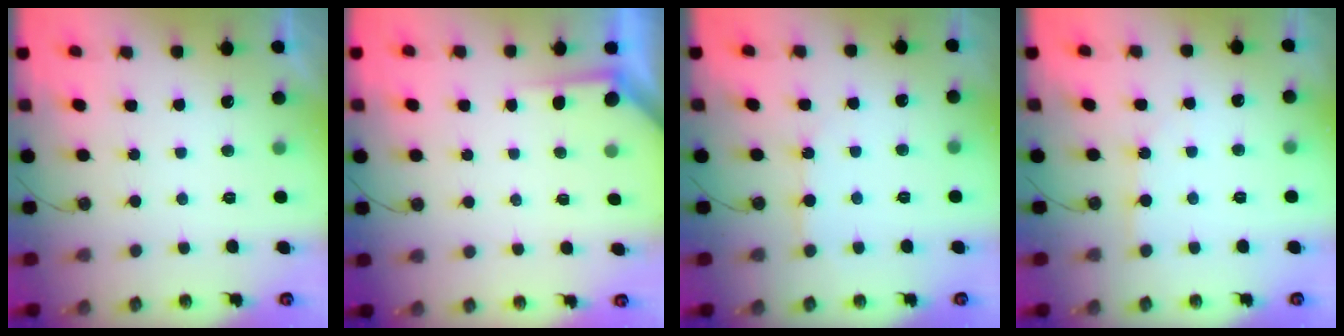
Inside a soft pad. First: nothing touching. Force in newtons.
{"total": 1.8, "press": 1.8, "slide": 0.3}
{"total": 4.9, "press": 4.9, "slide": 0.7}
{"total": 3.7, "press": 3.6, "slide": 0.5}